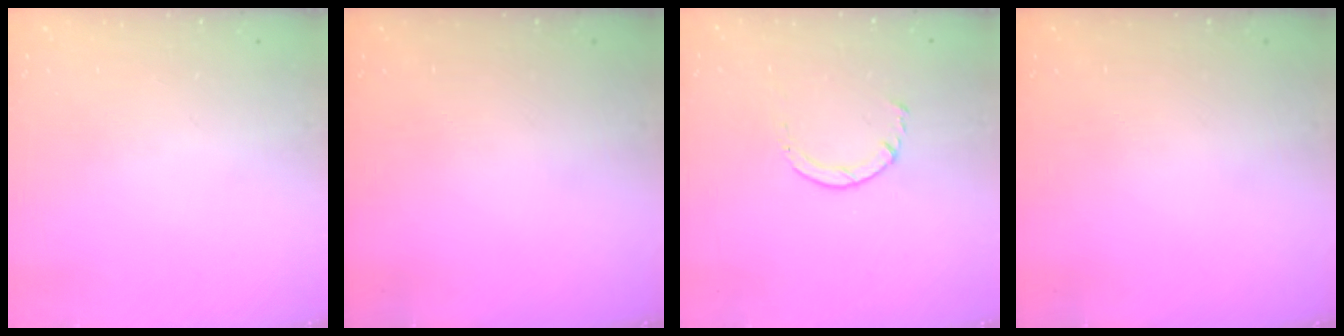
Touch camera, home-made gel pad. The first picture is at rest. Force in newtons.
{"total": 0.0}
{"total": 2.0, "press": 1.9, "slide": 0.3}
{"total": 0.0}